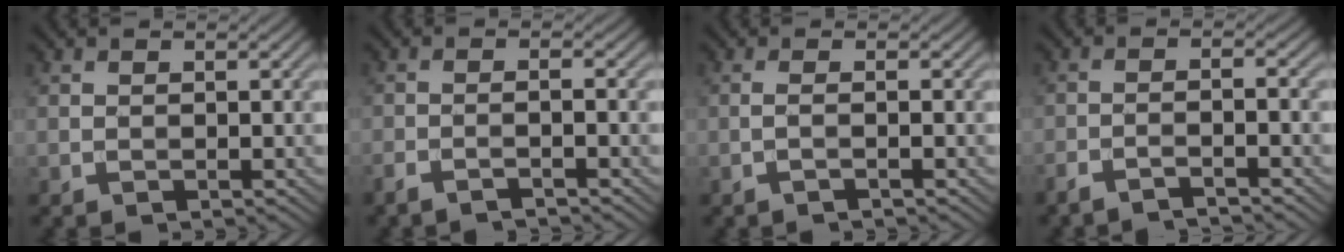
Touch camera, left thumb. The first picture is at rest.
{"total": 2.5, "force": [-1.8, 0.1, 1.7], "torque": [-0.024, 0.001, -0.046]}
{"total": 1.4, "force": [-0.4, 0.2, 1.3], "torque": [-0.018, 0.008, -0.018]}
{"total": 3.6, "force": [-2.8, 0.3, 2.2], "torque": [-0.030, 0.003, -0.064]}